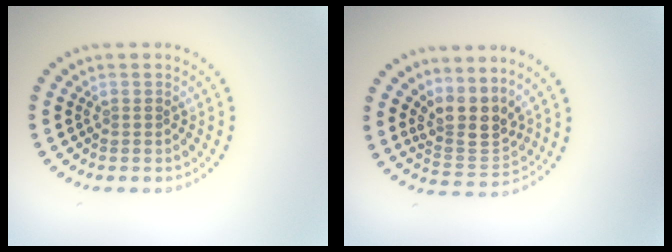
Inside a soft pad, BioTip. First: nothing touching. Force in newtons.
{"total": 3.6, "press": 3.0, "slide": 2.1}